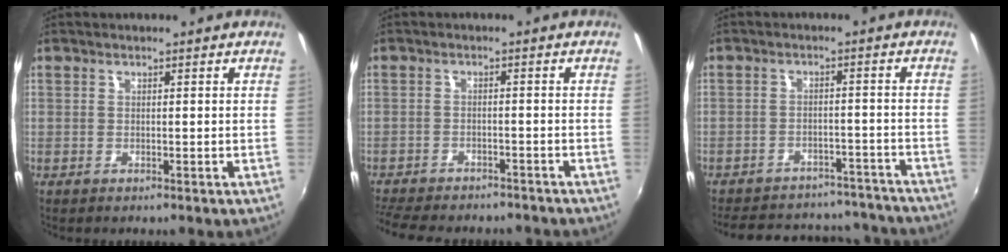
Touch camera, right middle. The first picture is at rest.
{"total": 13.1, "force": [-11.4, 4.0, 5.1], "torque": [-0.126, -0.021, -0.168]}
{"total": 23.0, "force": [-20.3, 8.1, 7.2], "torque": [-0.153, 0.038, -0.243]}